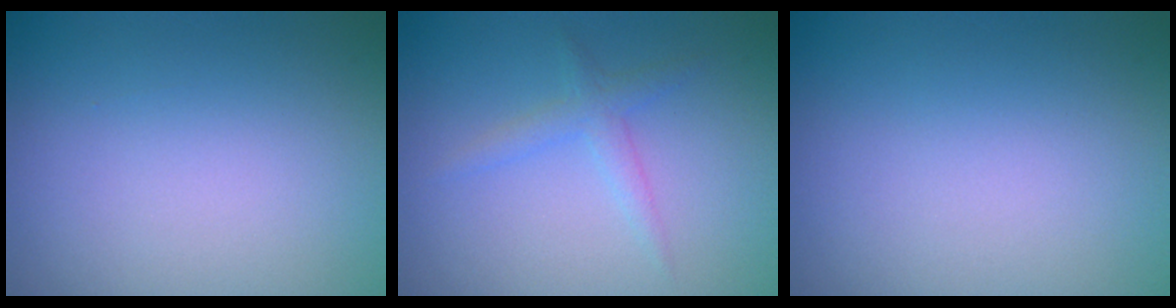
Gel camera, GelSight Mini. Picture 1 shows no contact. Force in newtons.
{"total": 1.7, "press": 1.7, "slide": 0.0}
{"total": 0.0}